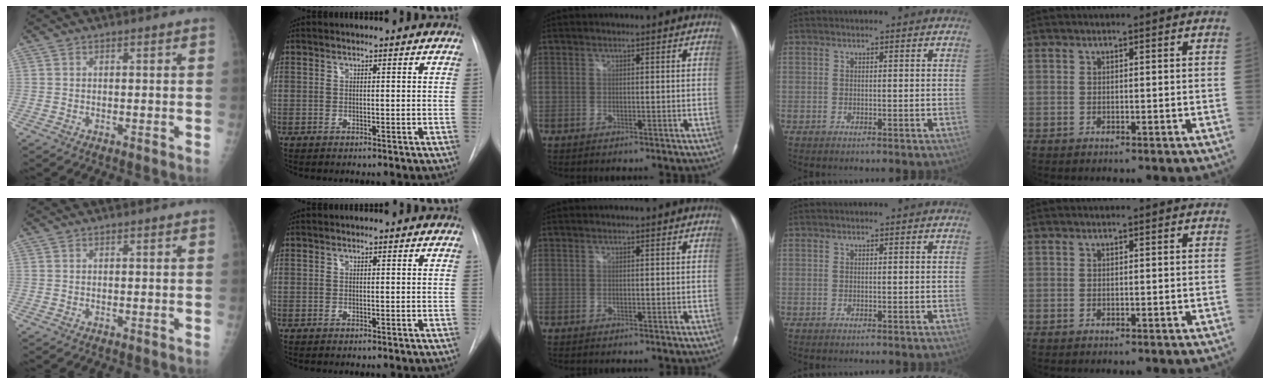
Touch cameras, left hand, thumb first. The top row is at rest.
{}